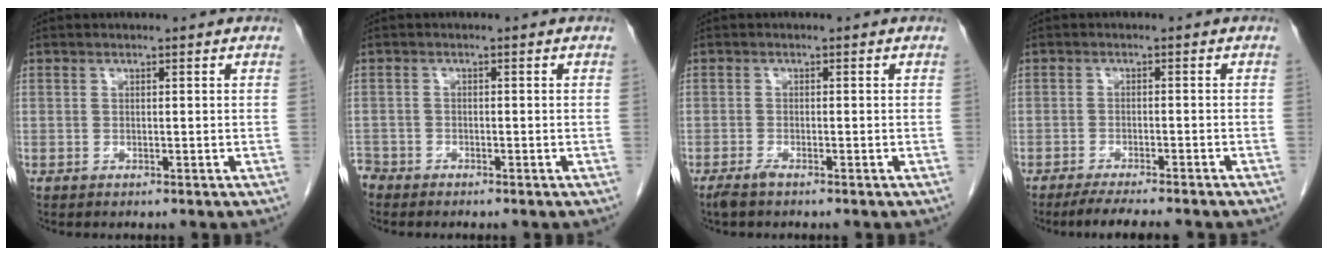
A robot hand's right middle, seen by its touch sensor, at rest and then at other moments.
{"total": 2.2, "force": [-2.0, 0.8, -0.1], "torque": [-0.001, -0.002, -0.039]}
{"total": 1.7, "force": [-1.3, 0.2, 1.0], "torque": [-0.026, -0.005, -0.025]}
{"total": 7.4, "force": [-6.3, 0.3, 3.9], "torque": [-0.049, -0.014, -0.094]}